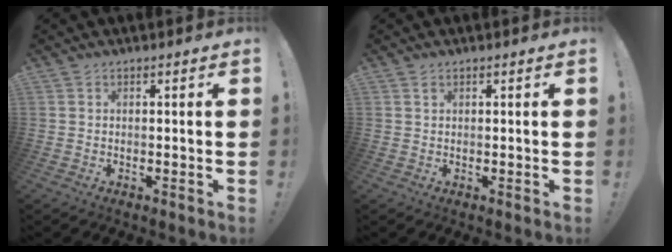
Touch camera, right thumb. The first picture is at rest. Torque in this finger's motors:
{"motor_torque": [-0.10, -0.05, 0.12, -0.06, -0.02]}